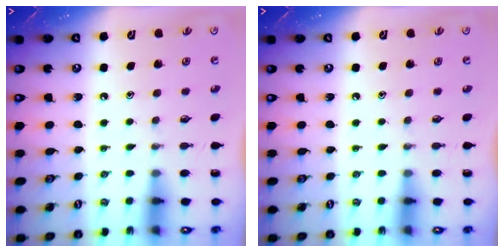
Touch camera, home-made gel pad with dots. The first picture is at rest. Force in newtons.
{"total": 0.0}